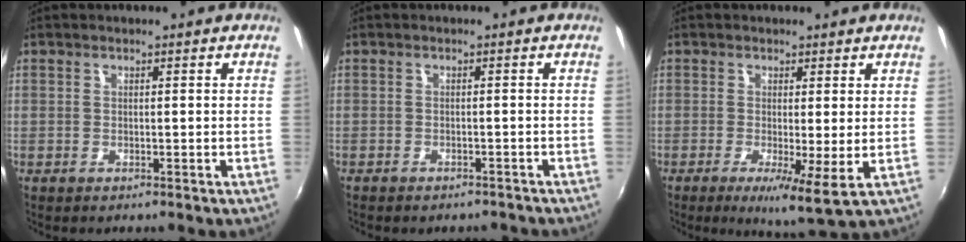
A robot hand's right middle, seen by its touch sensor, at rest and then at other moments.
{"total": 4.7, "force": [-4.3, 1.5, 1.5], "torque": [-0.030, -0.009, -0.050]}
{"total": 6.2, "force": [-0.7, 0.5, 6.1], "torque": [-0.106, -0.015, -0.011]}